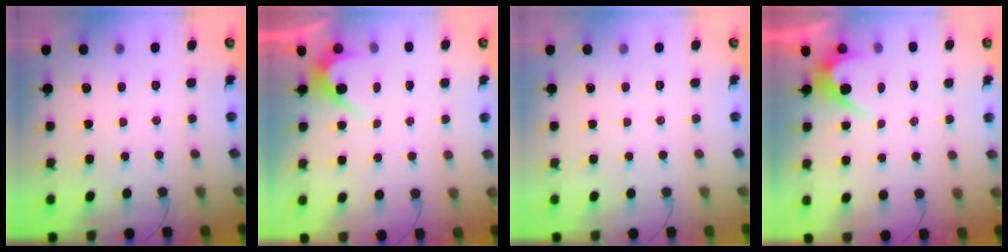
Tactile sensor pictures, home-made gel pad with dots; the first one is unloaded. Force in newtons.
{"total": 2.6, "press": 2.6, "slide": 0.1}
{"total": 0.0}
{"total": 3.0, "press": 3.0, "slide": 0.2}